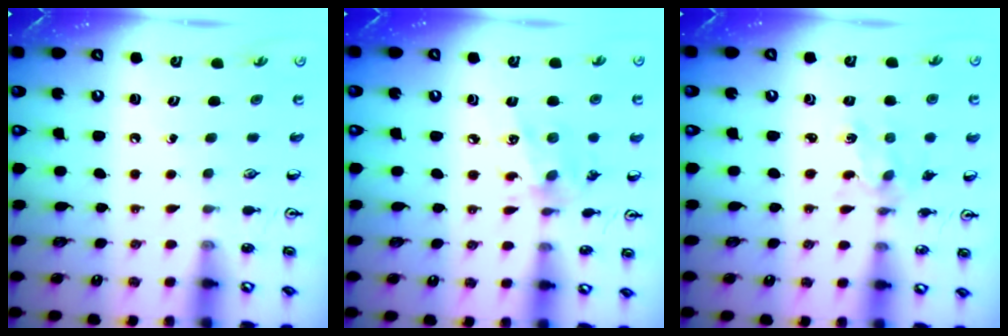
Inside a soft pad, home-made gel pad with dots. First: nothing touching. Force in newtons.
{"total": 8.5, "press": 8.5, "slide": 0.6}
{"total": 1.5, "press": 1.4, "slide": 0.3}